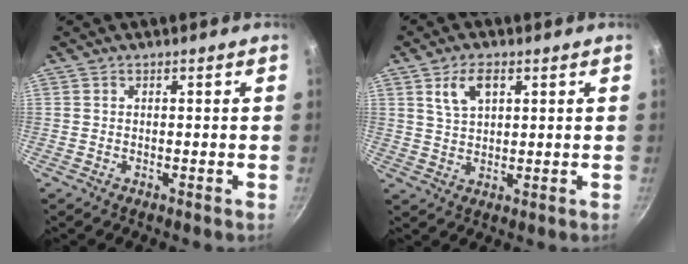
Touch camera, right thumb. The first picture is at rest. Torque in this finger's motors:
{"motor_torque": [-0.41, 0.80, 0.68, 0.55, 0.04]}